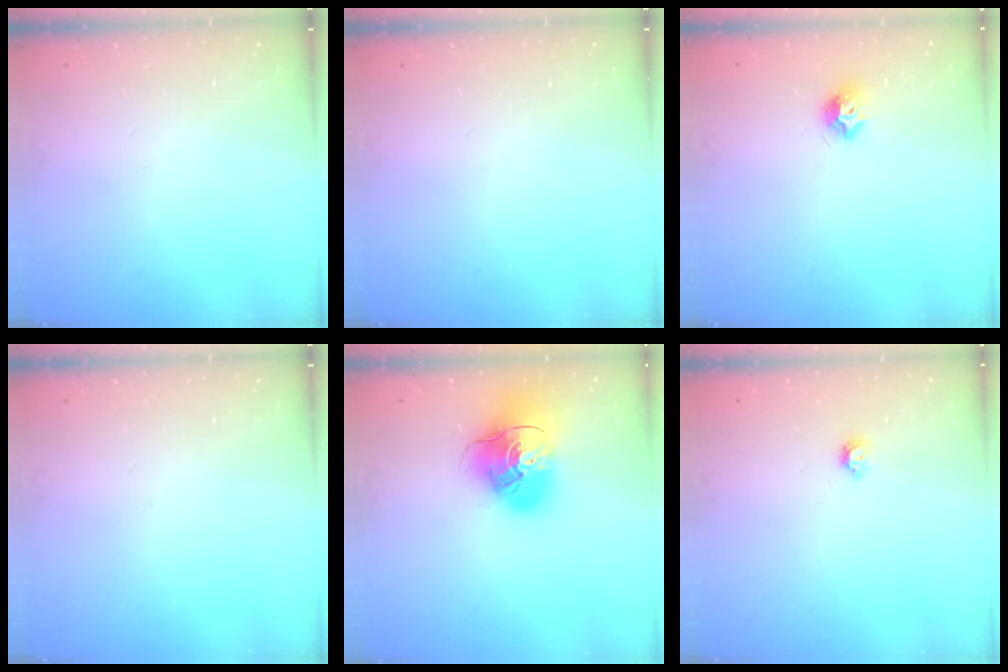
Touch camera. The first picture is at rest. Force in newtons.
{"total": 0.0}
{"total": 7.5, "press": 7.5, "slide": 0.1}
{"total": 0.0}
{"total": 17.7, "press": 17.5, "slide": 2.5}
{"total": 3.8, "press": 3.7, "slide": 0.6}